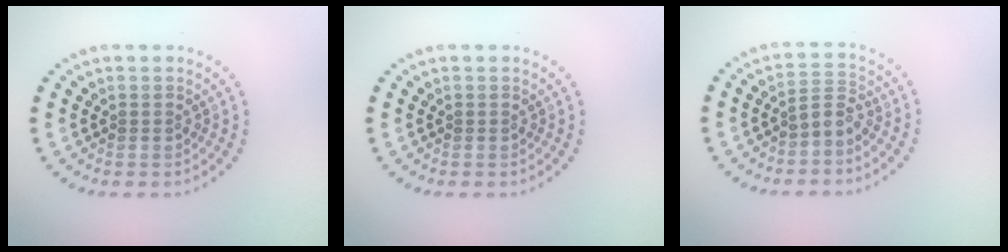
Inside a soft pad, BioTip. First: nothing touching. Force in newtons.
{"total": 0.0}
{"total": 1.7, "press": 1.3, "slide": 1.2}